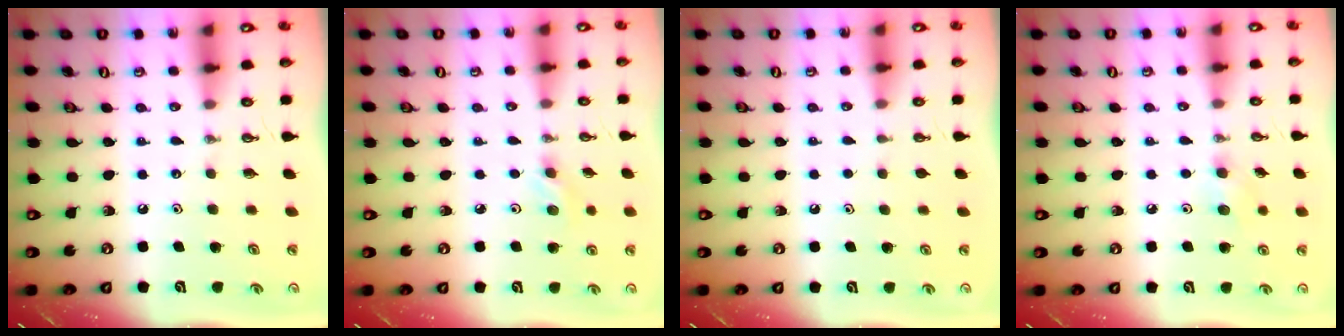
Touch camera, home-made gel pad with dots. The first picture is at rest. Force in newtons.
{"total": 5.5, "press": 5.5, "slide": 0.9}
{"total": 1.2, "press": 0.5, "slide": 1.0}
{"total": 7.0, "press": 5.9, "slide": 3.7}